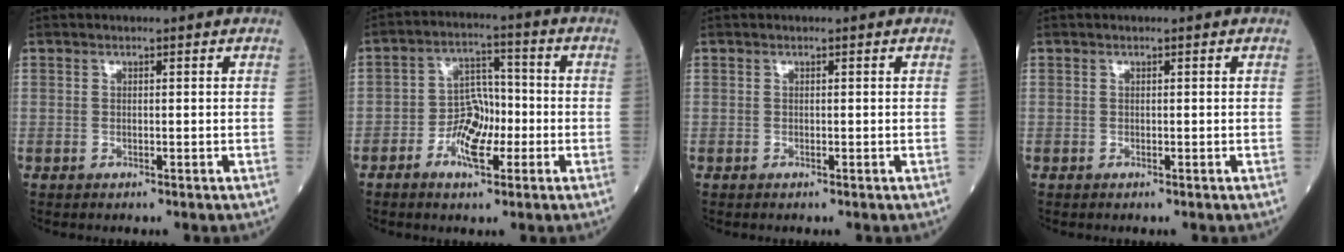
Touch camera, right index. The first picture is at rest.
{"total": 6.8, "force": [-2.7, 3.5, 5.1], "torque": [-0.093, 0.013, -0.049]}
{"total": 0.0}
{"total": 0.0}